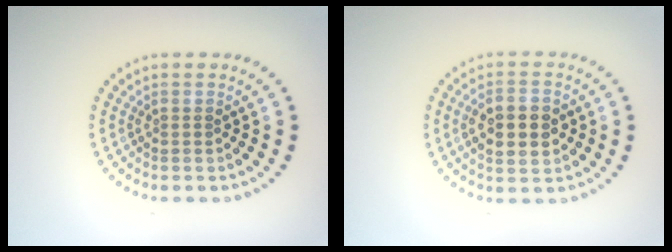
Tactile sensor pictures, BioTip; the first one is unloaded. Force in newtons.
{"total": 4.6, "press": 4.6, "slide": 0.1}